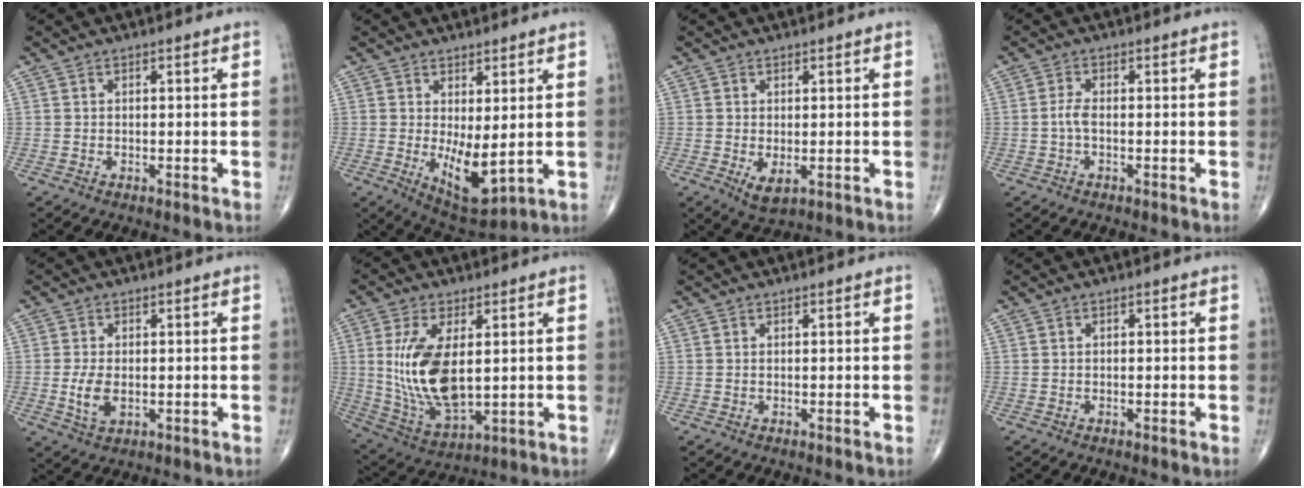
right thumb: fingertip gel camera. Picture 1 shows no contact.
{"total": 8.2, "force": [0.0, 3.3, 7.5], "torque": [-0.112, -0.022, 0.018]}
{"total": 3.4, "force": [-0.7, 1.7, 2.8], "torque": [-0.044, -0.010, 0.000]}
{"total": 1.9, "force": [-0.4, 0.6, 1.8], "torque": [-0.040, 0.000, -0.011]}
{"total": 4.8, "force": [-0.6, 2.7, 3.9], "torque": [-0.078, -0.008, -0.006]}
{"total": 15.0, "force": [1.8, 7.2, 13.1], "torque": [-0.259, -0.020, 0.052]}
{"total": 0.0}
{"total": 0.0}